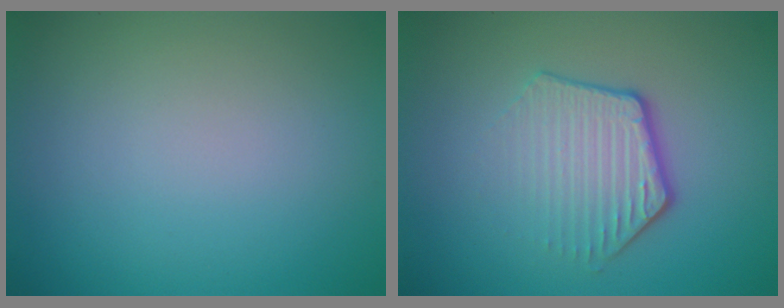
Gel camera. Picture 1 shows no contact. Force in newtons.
{"total": 3.8, "press": 2.9, "slide": 2.5}